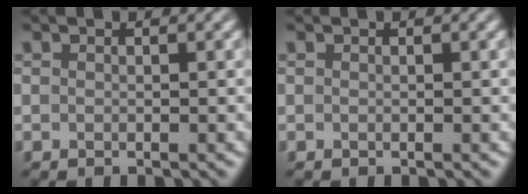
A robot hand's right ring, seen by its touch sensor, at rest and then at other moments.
{"total": 0.0}